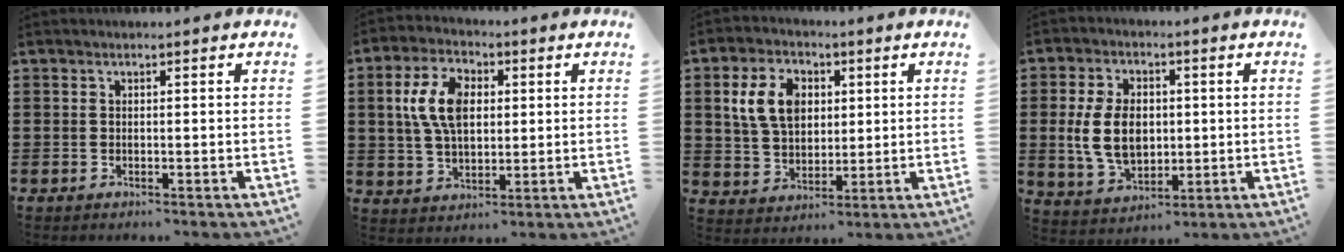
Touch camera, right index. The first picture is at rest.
{"total": 8.9, "force": [1.6, 5.4, 6.9], "torque": [-0.164, 0.015, 0.022]}
{"total": 8.4, "force": [2.3, 6.0, 5.4], "torque": [-0.130, 0.014, 0.037]}
{"total": 9.2, "force": [0.4, 6.1, 6.9], "torque": [-0.160, 0.005, 0.002]}